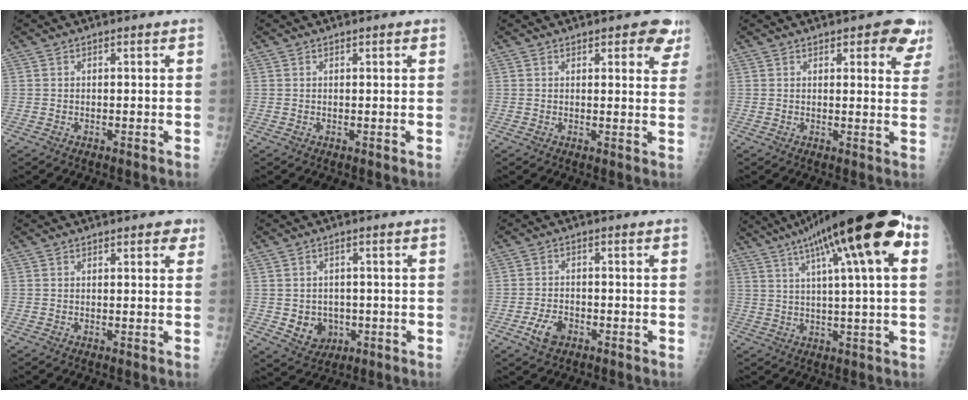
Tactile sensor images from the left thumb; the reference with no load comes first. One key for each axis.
{"total": 0.7, "fx": 0.4, "fy": 0.2, "fz": 0.6, "tx": -0.008, "ty": 0.000, "tz": 0.005}
{"total": 5.9, "fx": 3.7, "fy": 2.7, "fz": 3.8, "tx": -0.005, "ty": -0.013, "tz": 0.035}
{"total": 7.5, "fx": 4.5, "fy": 3.3, "fz": 4.9, "tx": -0.017, "ty": -0.018, "tz": 0.043}
{"total": 2.7, "fx": 1.5, "fy": 1.2, "fz": 1.8, "tx": -0.008, "ty": -0.003, "tz": 0.014}
{"total": 6.2, "fx": -1.2, "fy": 5.3, "fz": 3.0, "tx": -0.018, "ty": 0.004, "tz": -0.007}
{"total": 4.6, "fx": -2.3, "fy": 2.8, "fz": 2.8, "tx": -0.049, "ty": 0.013, "tz": -0.042}
{"total": 22.1, "fx": 9.4, "fy": 3.7, "fz": 19.7, "tx": -0.313, "ty": 0.021, "tz": 0.141}